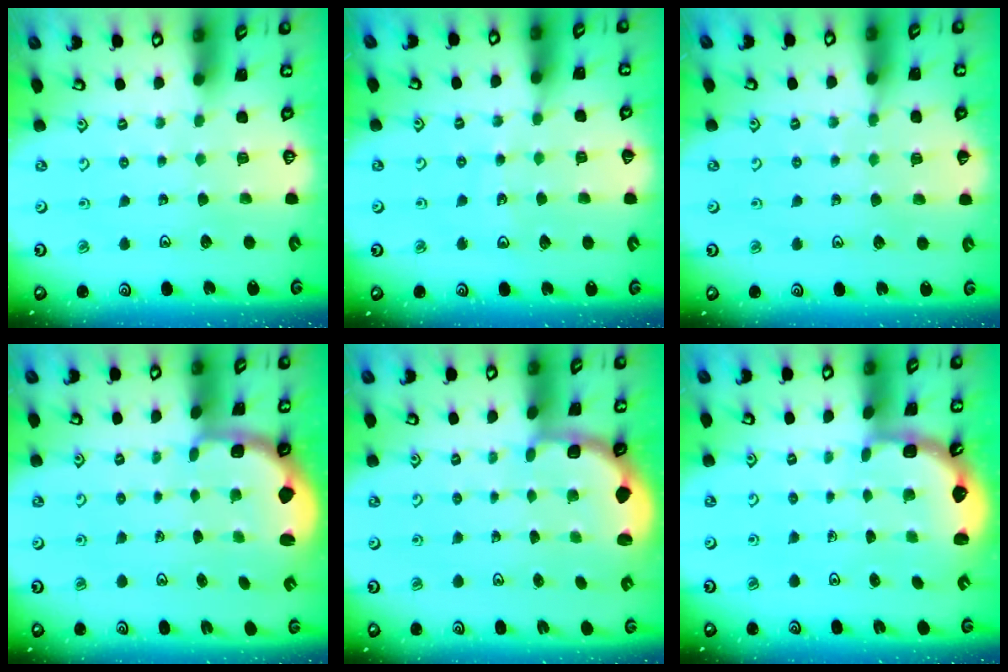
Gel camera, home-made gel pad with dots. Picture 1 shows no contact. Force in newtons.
{"total": 7.8, "press": 7.5, "slide": 1.9}
{"total": 5.3, "press": 5.3, "slide": 0.7}
{"total": 2.1, "press": 1.3, "slide": 1.6}
{"total": 2.3, "press": 2.0, "slide": 1.0}
{"total": 2.3, "press": 1.8, "slide": 1.3}